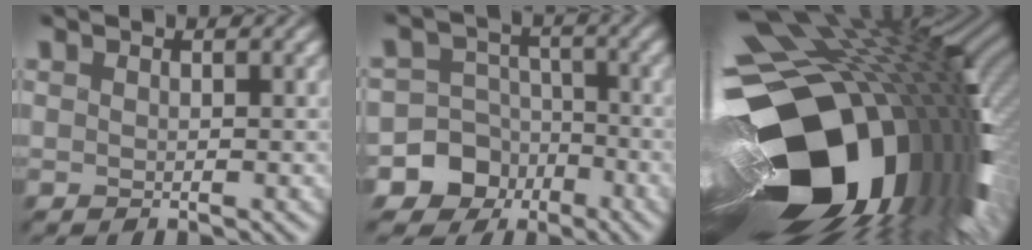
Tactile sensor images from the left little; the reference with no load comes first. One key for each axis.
{"total": 8.0, "fx": -5.0, "fy": 6.2, "fz": 0.6, "tx": 0.003, "ty": -0.017, "tz": -0.102}
{"total": 21.1, "fx": -6.9, "fy": 13.2, "fz": 15.0, "tx": -0.286, "ty": -0.038, "tz": -0.096}